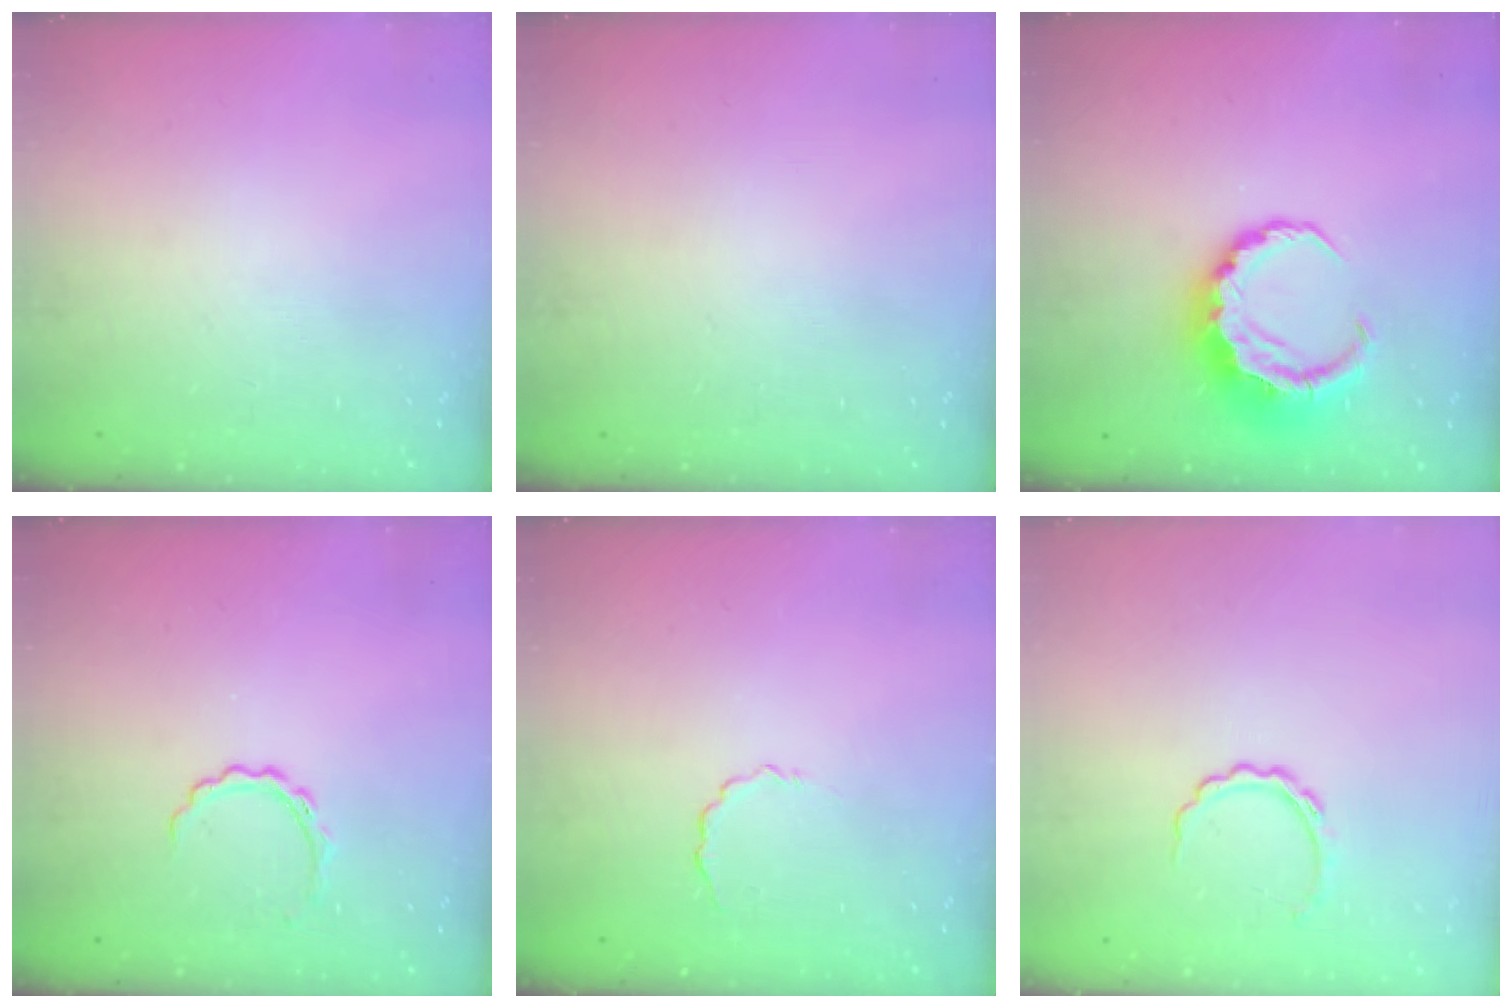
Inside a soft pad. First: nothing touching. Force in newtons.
{"total": 0.0}
{"total": 7.7, "press": 7.6, "slide": 1.7}
{"total": 4.3, "press": 4.2, "slide": 0.9}
{"total": 2.6, "press": 2.5, "slide": 0.8}
{"total": 4.4, "press": 4.3, "slide": 0.5}